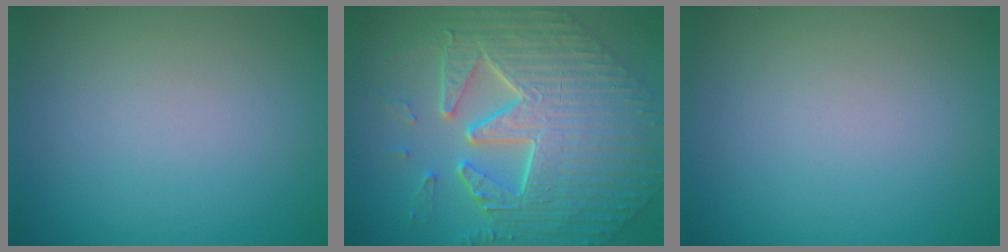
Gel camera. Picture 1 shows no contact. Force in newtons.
{"total": 10.4, "press": 7.3, "slide": 7.4}
{"total": 0.0}